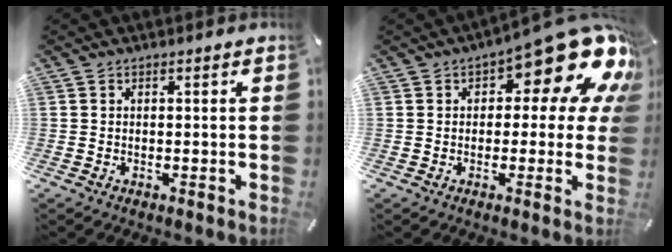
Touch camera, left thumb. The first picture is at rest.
{"total": 18.1, "force": [9.1, 7.8, 13.6], "torque": [-0.168, -0.066, 0.148]}